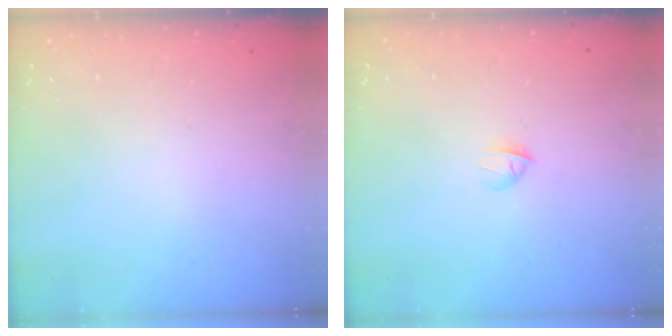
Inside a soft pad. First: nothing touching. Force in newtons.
{"total": 2.4, "press": 2.2, "slide": 0.8}